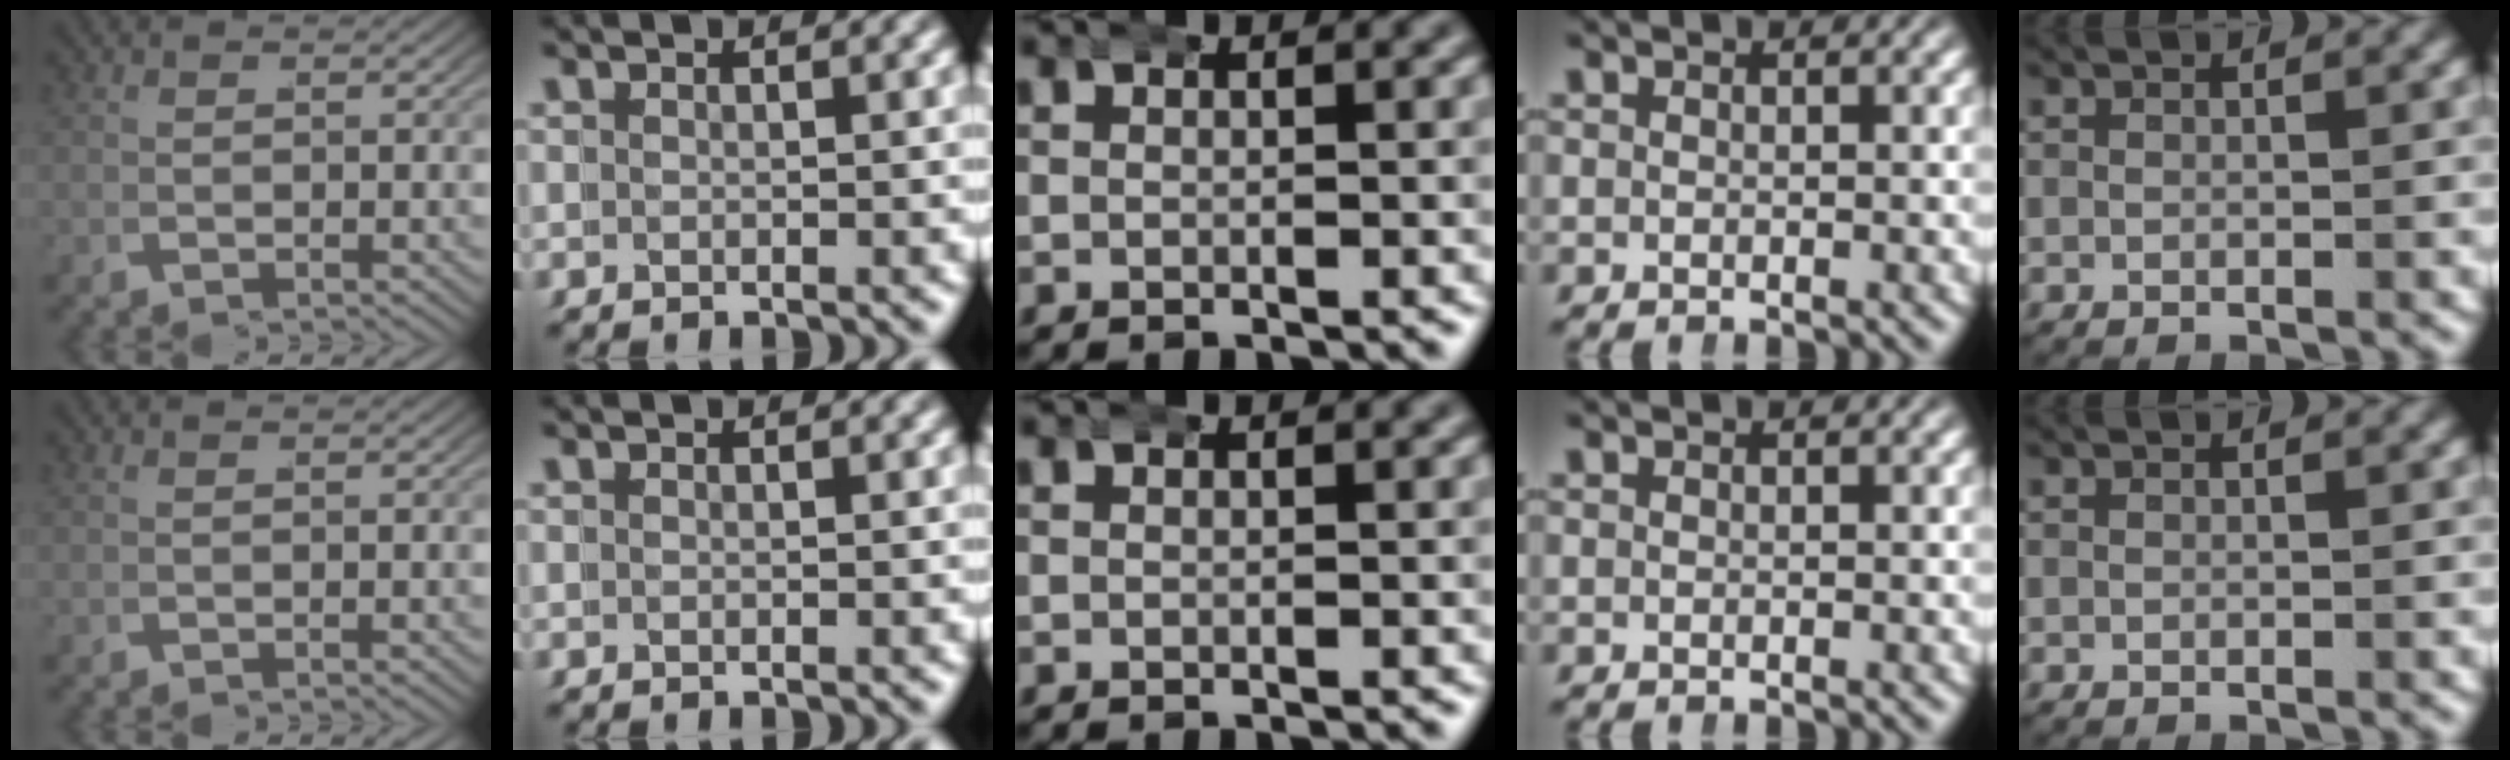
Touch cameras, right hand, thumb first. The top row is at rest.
{}